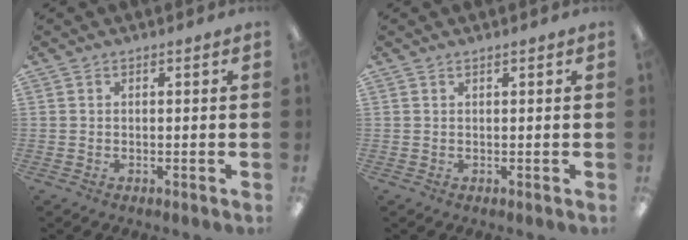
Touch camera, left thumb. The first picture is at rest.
{"total": 0.5, "force": [0.5, 0.0, 0.2], "torque": [-0.006, 0.001, 0.008]}